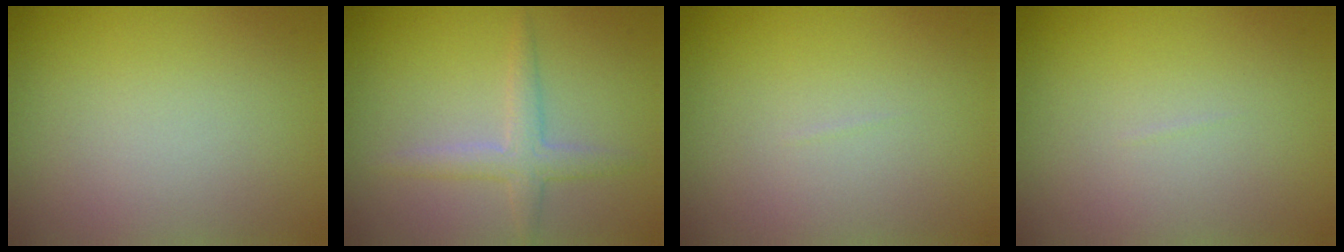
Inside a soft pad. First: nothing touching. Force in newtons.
{"total": 2.3, "press": 2.3, "slide": 0.0}
{"total": 0.0}
{"total": 0.0}